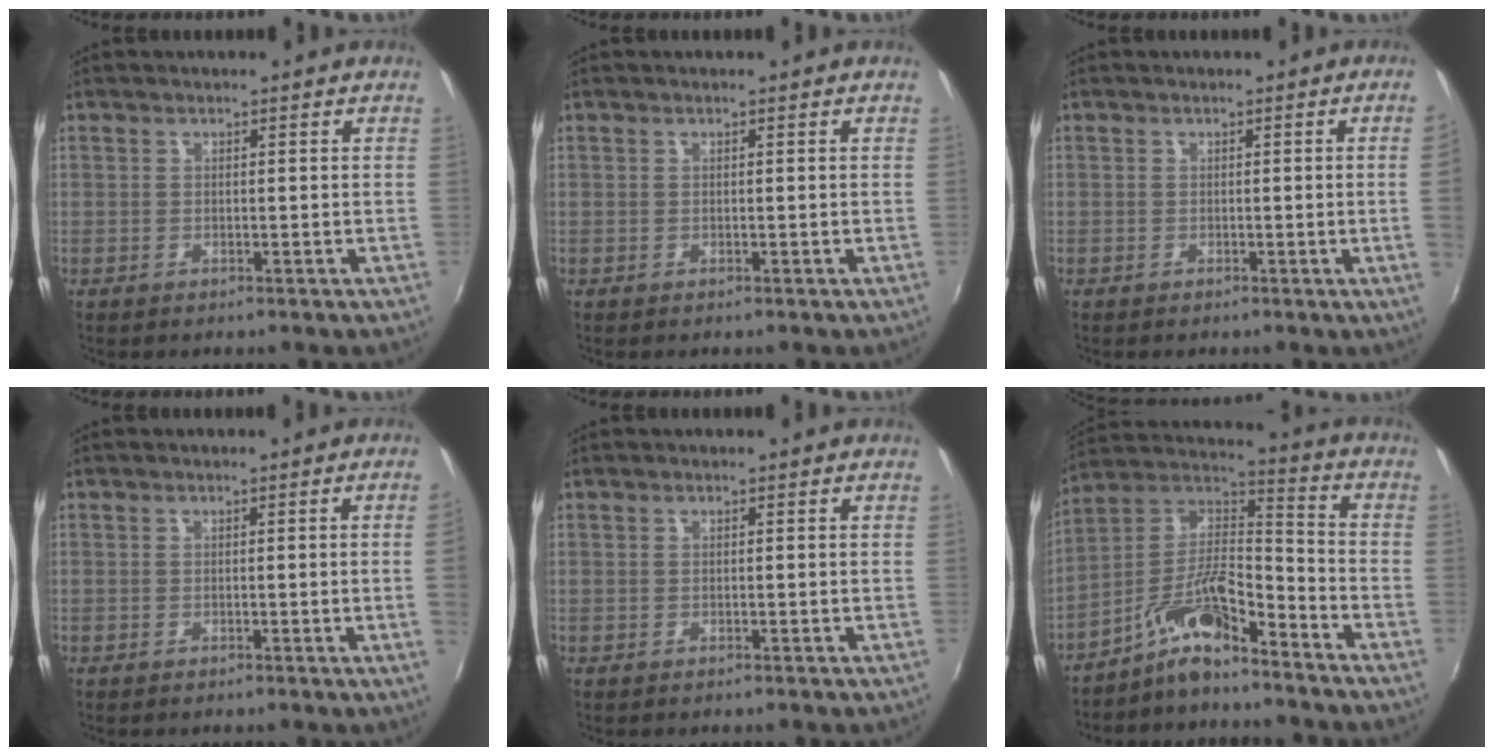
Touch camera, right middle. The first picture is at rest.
{"total": 0.0}
{"total": 2.9, "force": [0.0, -1.7, 2.3], "torque": [-0.030, -0.014, 0.005]}
{"total": 2.2, "force": [0.0, -1.4, 1.7], "torque": [-0.018, -0.015, 0.004]}
{"total": 0.0}
{"total": 9.9, "force": [-7.4, 2.2, 6.2], "torque": [-0.136, 0.028, -0.148]}